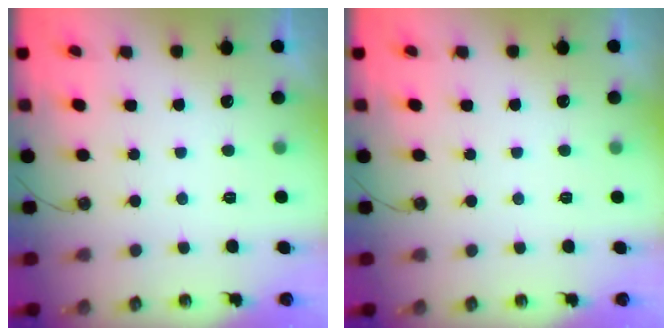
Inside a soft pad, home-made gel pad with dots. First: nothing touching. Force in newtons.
{"total": 2.6, "press": 2.6, "slide": 0.5}